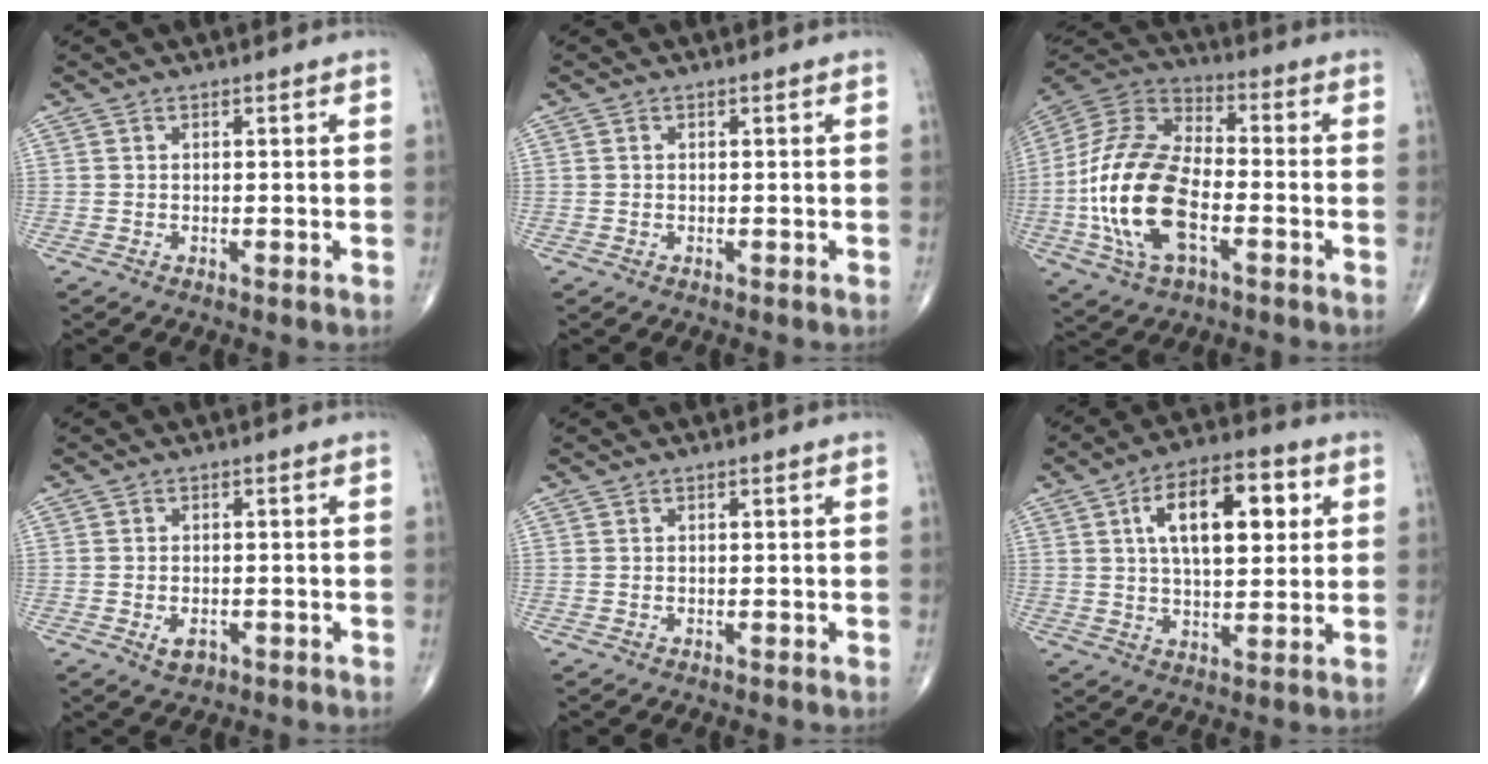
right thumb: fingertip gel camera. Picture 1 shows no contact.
{"total": 0.0}
{"total": 20.2, "force": [-4.6, 10.5, 16.6], "torque": [-0.339, 0.024, -0.087]}
{"total": 2.5, "force": [-1.1, 1.6, 1.6], "torque": [-0.021, 0.002, -0.011]}
{"total": 0.0}
{"total": 14.9, "force": [4.3, 7.2, 12.4], "torque": [-0.173, 0.005, 0.066]}